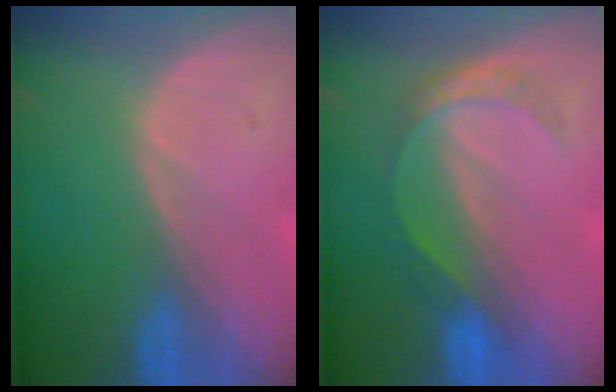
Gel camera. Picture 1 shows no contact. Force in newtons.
{"total": 4.5, "press": 4.5, "slide": 0.2}